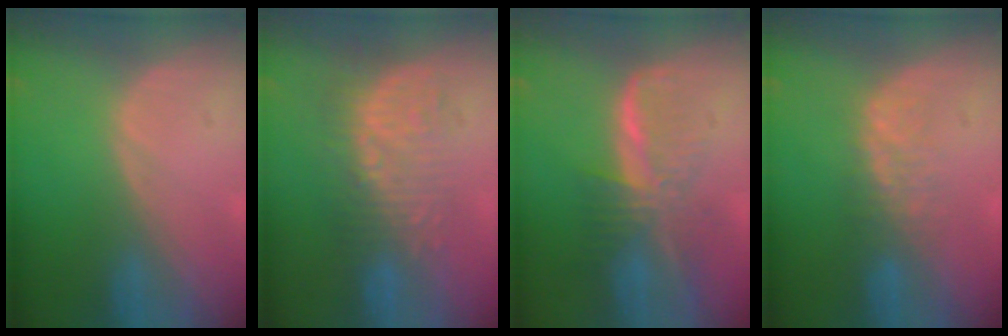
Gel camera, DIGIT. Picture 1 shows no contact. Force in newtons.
{"total": 9.0, "press": 8.4, "slide": 3.3}
{"total": 8.1, "press": 6.9, "slide": 4.1}
{"total": 3.6, "press": 3.6, "slide": 0.7}